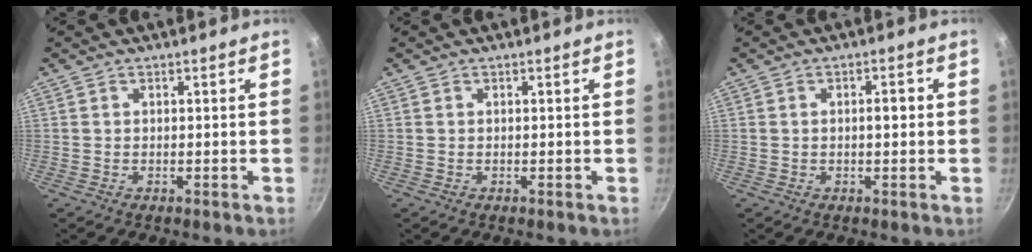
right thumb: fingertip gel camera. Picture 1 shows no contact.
{"total": 0.0}
{"total": 2.4, "force": [0.0, 1.1, 2.2], "torque": [-0.027, 0.008, -0.002]}